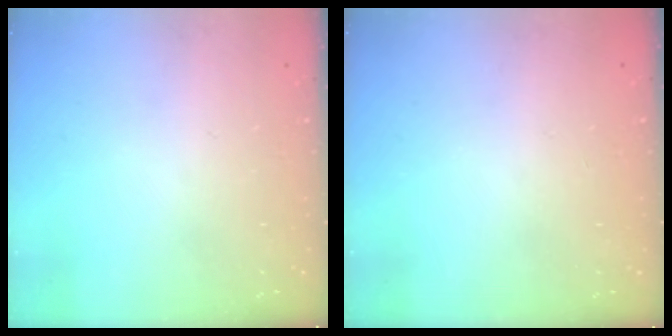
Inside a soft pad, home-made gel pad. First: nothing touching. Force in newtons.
{"total": 0.0}